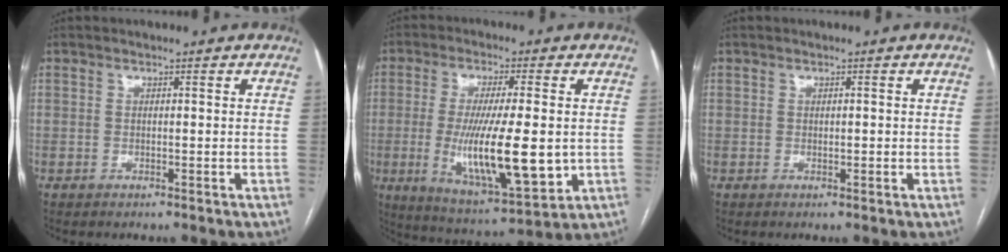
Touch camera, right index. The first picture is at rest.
{"total": 16.0, "force": [-2.0, 3.3, 15.6], "torque": [-0.280, -0.028, -0.021]}
{"total": 0.5, "force": [0.0, 0.3, 0.4], "torque": [-0.007, -0.001, 0.003]}